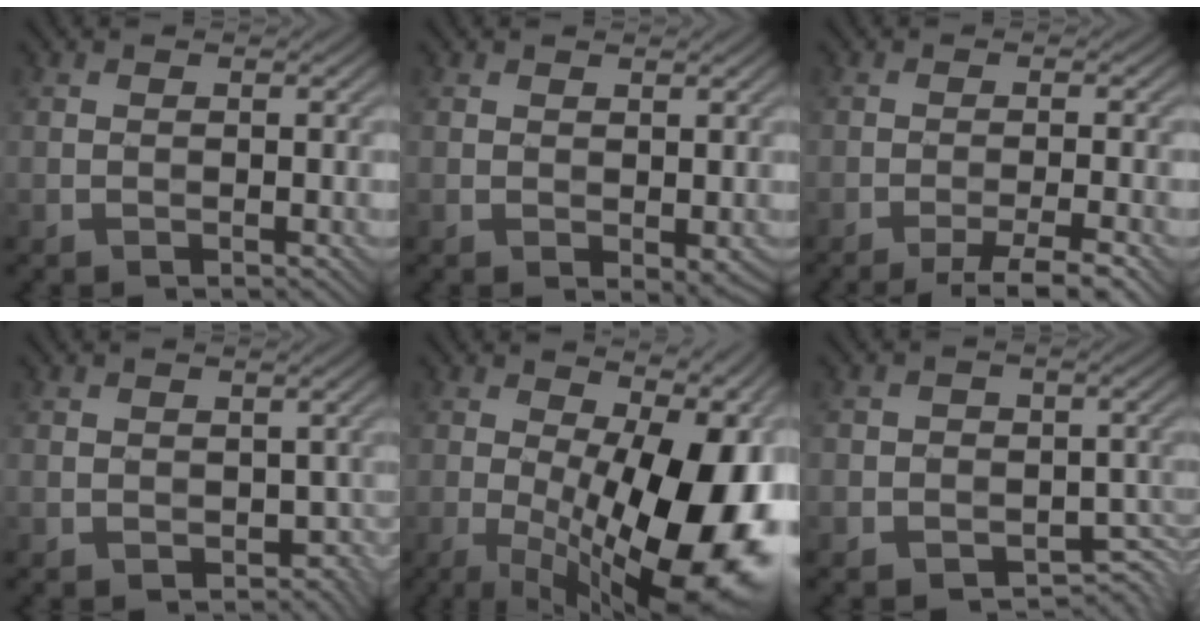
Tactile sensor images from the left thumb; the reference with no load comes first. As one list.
[{"total": 1.1, "force": [0.3, 0.7, 0.8], "torque": [-0.014, -0.003, 0.010]}, {"total": 4.4, "force": [-2.9, 0.4, 3.3], "torque": [-0.044, 0.012, -0.054]}, {"total": 2.6, "force": [-1.3, 2.2, 0.5], "torque": [-0.007, -0.002, -0.012]}, {"total": 20.0, "force": [-3.8, 8.3, 17.8], "torque": [-0.232, -0.008, -0.054]}, {"total": 4.1, "force": [-2.5, 3.0, 1.1], "torque": [0.000, 0.002, -0.038]}]